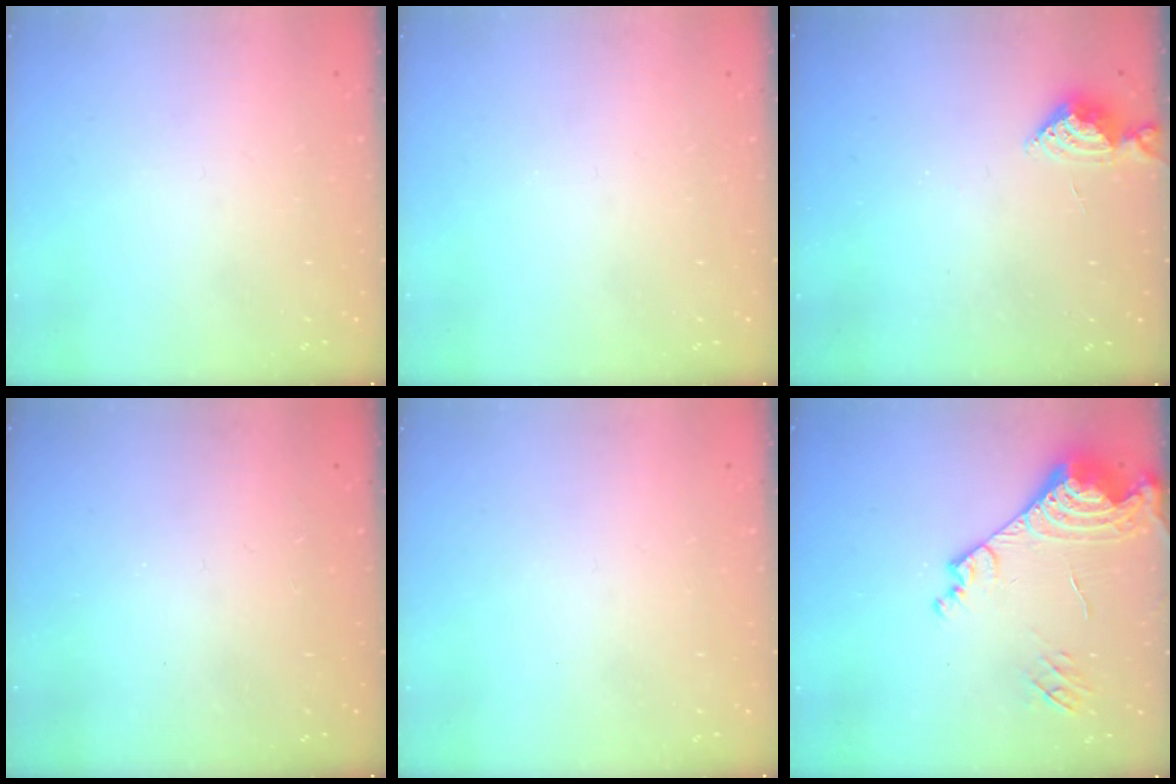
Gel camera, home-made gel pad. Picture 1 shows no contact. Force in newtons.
{"total": 0.0}
{"total": 5.1, "press": 5.1, "slide": 0.8}
{"total": 1.3, "press": 1.2, "slide": 0.2}
{"total": 0.0}
{"total": 17.7, "press": 17.6, "slide": 2.2}